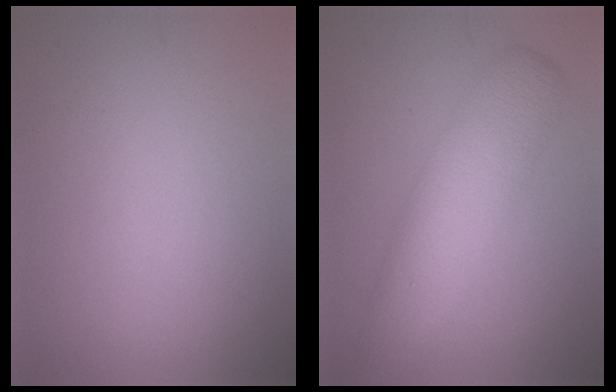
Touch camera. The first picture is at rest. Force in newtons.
{"total": 5.8, "press": 5.8, "slide": 0.1}